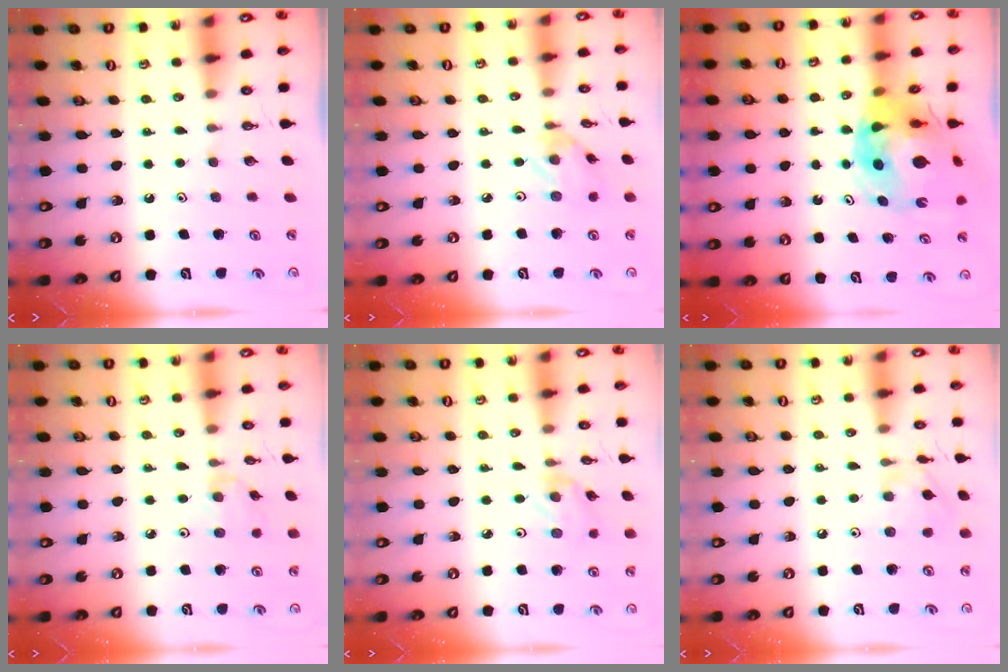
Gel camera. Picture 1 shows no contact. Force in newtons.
{"total": 2.7, "press": 2.7, "slide": 0.1}
{"total": 15.3, "press": 15.2, "slide": 2.0}
{"total": 2.1, "press": 2.1, "slide": 0.4}
{"total": 1.5, "press": 1.4, "slide": 0.3}
{"total": 4.9, "press": 4.8, "slide": 0.3}